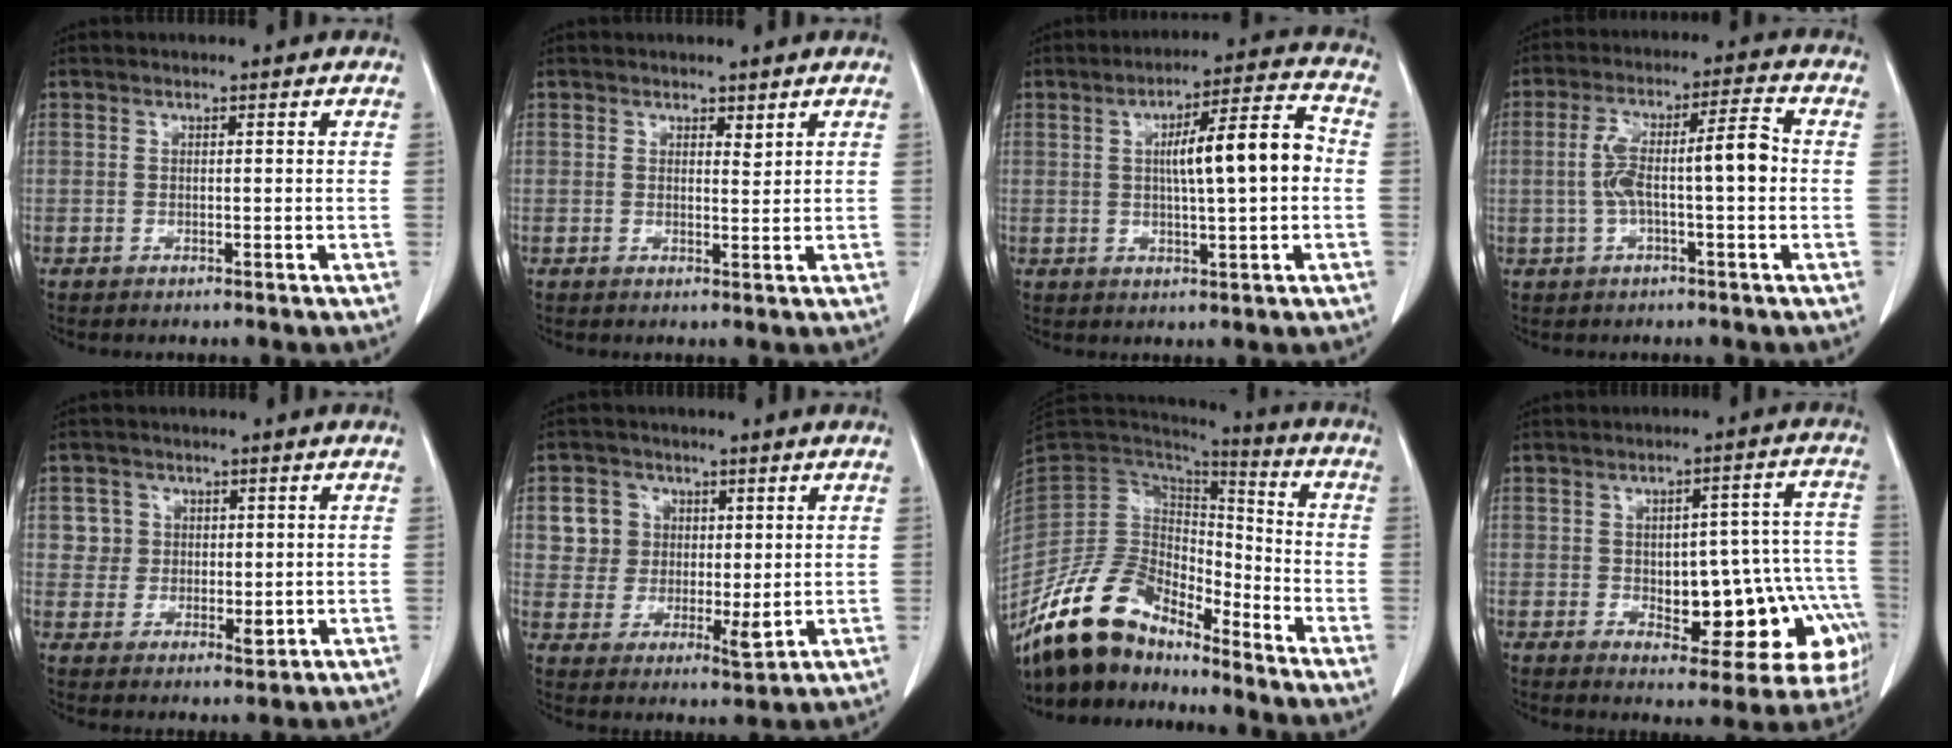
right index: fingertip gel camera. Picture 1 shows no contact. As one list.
[{"total": 1.4, "force": [1.1, 0.5, 0.6], "torque": [-0.007, -0.007, 0.017]}, {"total": 10.7, "force": [0.6, 1.4, 10.6], "torque": [-0.161, 0.024, 0.007]}, {"total": 9.0, "force": [-0.6, 1.6, 8.8], "torque": [-0.162, 0.033, -0.011]}, {"total": 4.9, "force": [1.4, 4.6, 0.9], "torque": [-0.002, 0.001, 0.026]}, {"total": 7.7, "force": [2.9, 6.7, 2.6], "torque": [-0.047, 0.011, 0.061]}, {"total": 14.7, "force": [-12.5, 5.7, 5.0], "torque": [-0.096, 0.041, -0.239]}, {"total": 17.3, "force": [-4.4, 8.0, 14.7], "torque": [-0.109, 0.044, -0.036]}]